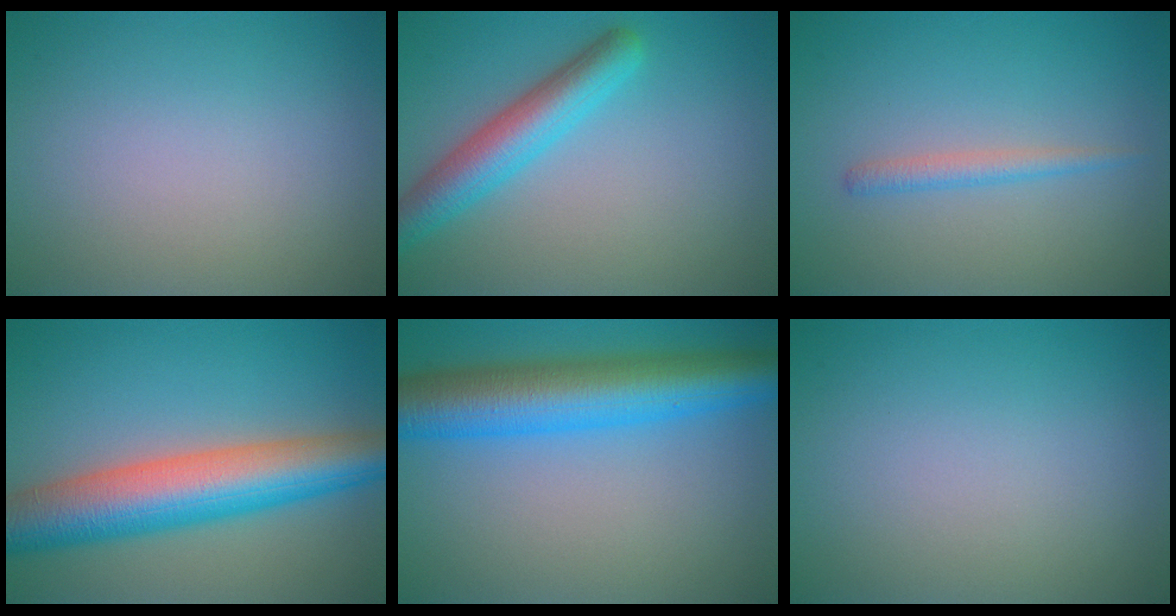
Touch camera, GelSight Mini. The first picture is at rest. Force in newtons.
{"total": 4.9, "press": 4.9, "slide": 0.2}
{"total": 1.5, "press": 1.5, "slide": 0.1}
{"total": 9.9, "press": 9.9, "slide": 0.4}
{"total": 9.3, "press": 9.3, "slide": 0.2}
{"total": 0.0}